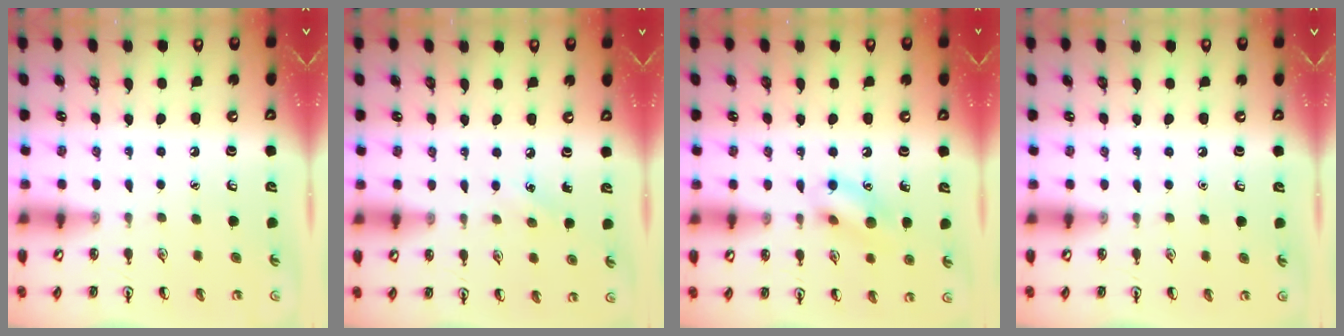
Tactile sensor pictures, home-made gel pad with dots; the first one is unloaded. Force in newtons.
{"total": 3.7, "press": 3.5, "slide": 1.3}
{"total": 10.9, "press": 10.8, "slide": 1.0}
{"total": 0.0}